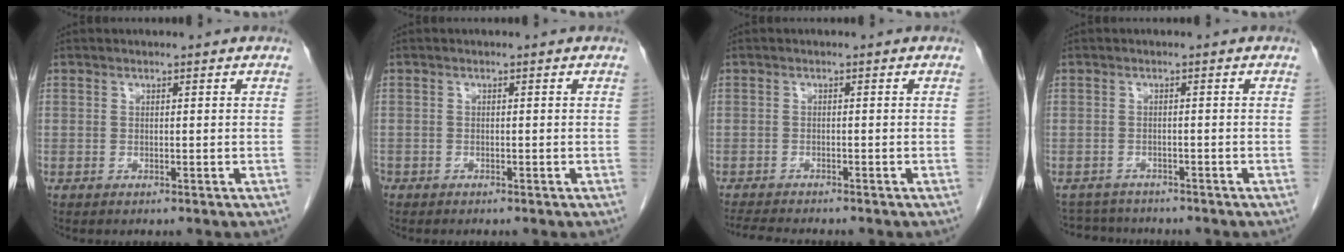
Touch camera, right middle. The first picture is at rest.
{"total": 0.6, "force": [-0.5, 0.4, 0.1], "torque": [-0.008, 0.001, -0.011]}
{"total": 5.1, "force": [-4.7, 0.4, 2.0], "torque": [-0.034, -0.016, -0.076]}
{"total": 4.9, "force": [-4.7, 1.2, 0.2], "torque": [-0.003, -0.003, -0.073]}